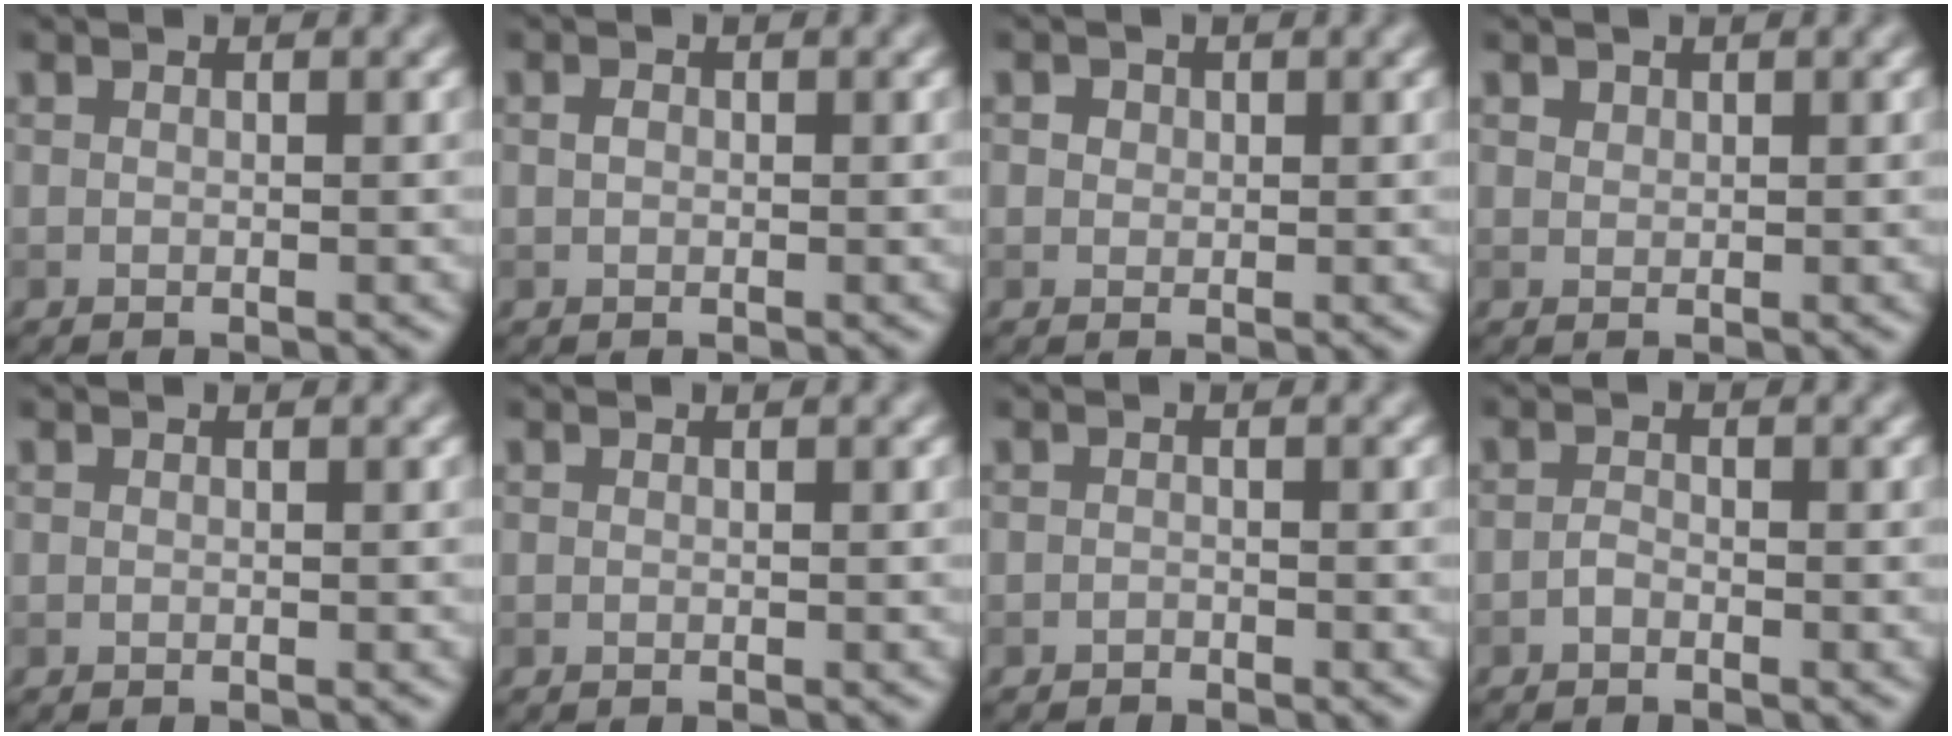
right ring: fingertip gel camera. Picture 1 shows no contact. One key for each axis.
{"total": 0.7, "fx": 0.0, "fy": 0.6, "fz": 0.5, "tx": -0.008, "ty": -0.001, "tz": 0.000}
{"total": 1.7, "fx": 0.8, "fy": 1.3, "fz": 0.7, "tx": -0.012, "ty": 0.006, "tz": 0.004}
{"total": 0.8, "fx": 0.6, "fy": 0.6, "fz": 0.2, "tx": -0.003, "ty": -0.002, "tz": 0.011}
{"total": 0.0}
{"total": 0.0}
{"total": 0.6, "fx": -0.5, "fy": 0.3, "fz": 0.0, "tx": 0.003, "ty": 0.000, "tz": -0.011}
{"total": 0.8, "fx": -0.6, "fy": 0.4, "fz": 0.4, "tx": -0.009, "ty": 0.001, "tz": -0.013}